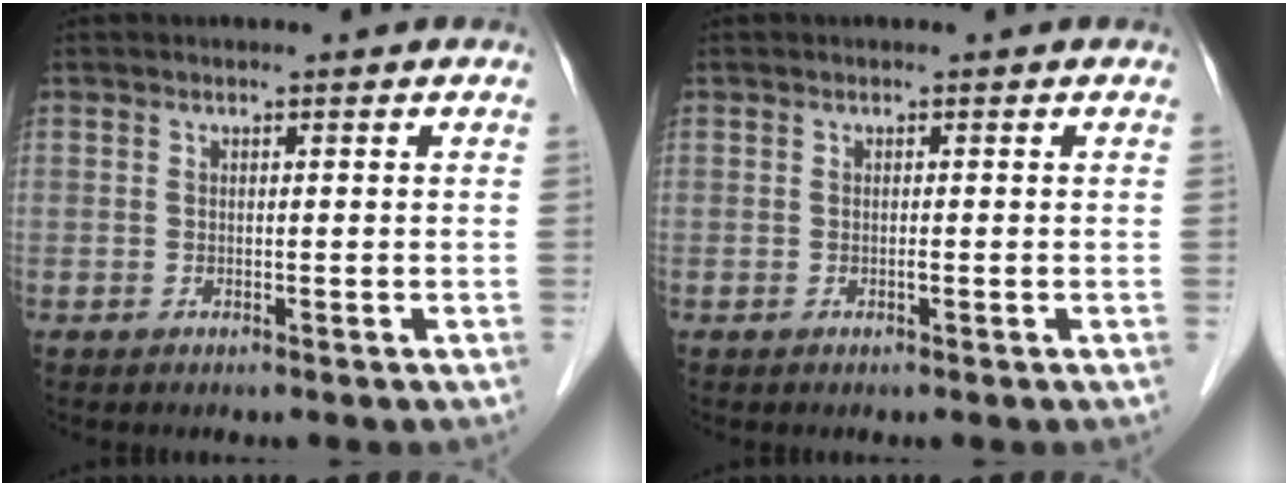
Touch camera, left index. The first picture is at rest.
{"total": 0.0}